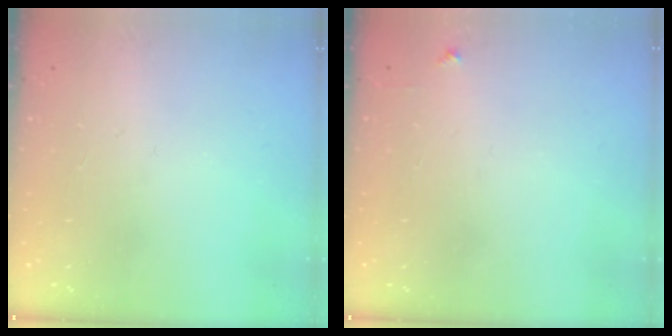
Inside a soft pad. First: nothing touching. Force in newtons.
{"total": 4.7, "press": 4.6, "slide": 0.5}